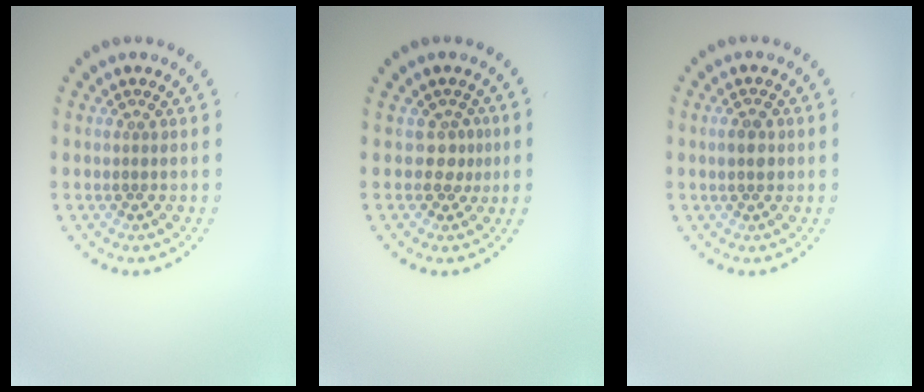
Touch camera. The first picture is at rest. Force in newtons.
{"total": 1.6, "press": 1.2, "slide": 1.0}
{"total": 2.2, "press": 2.2, "slide": 0.1}